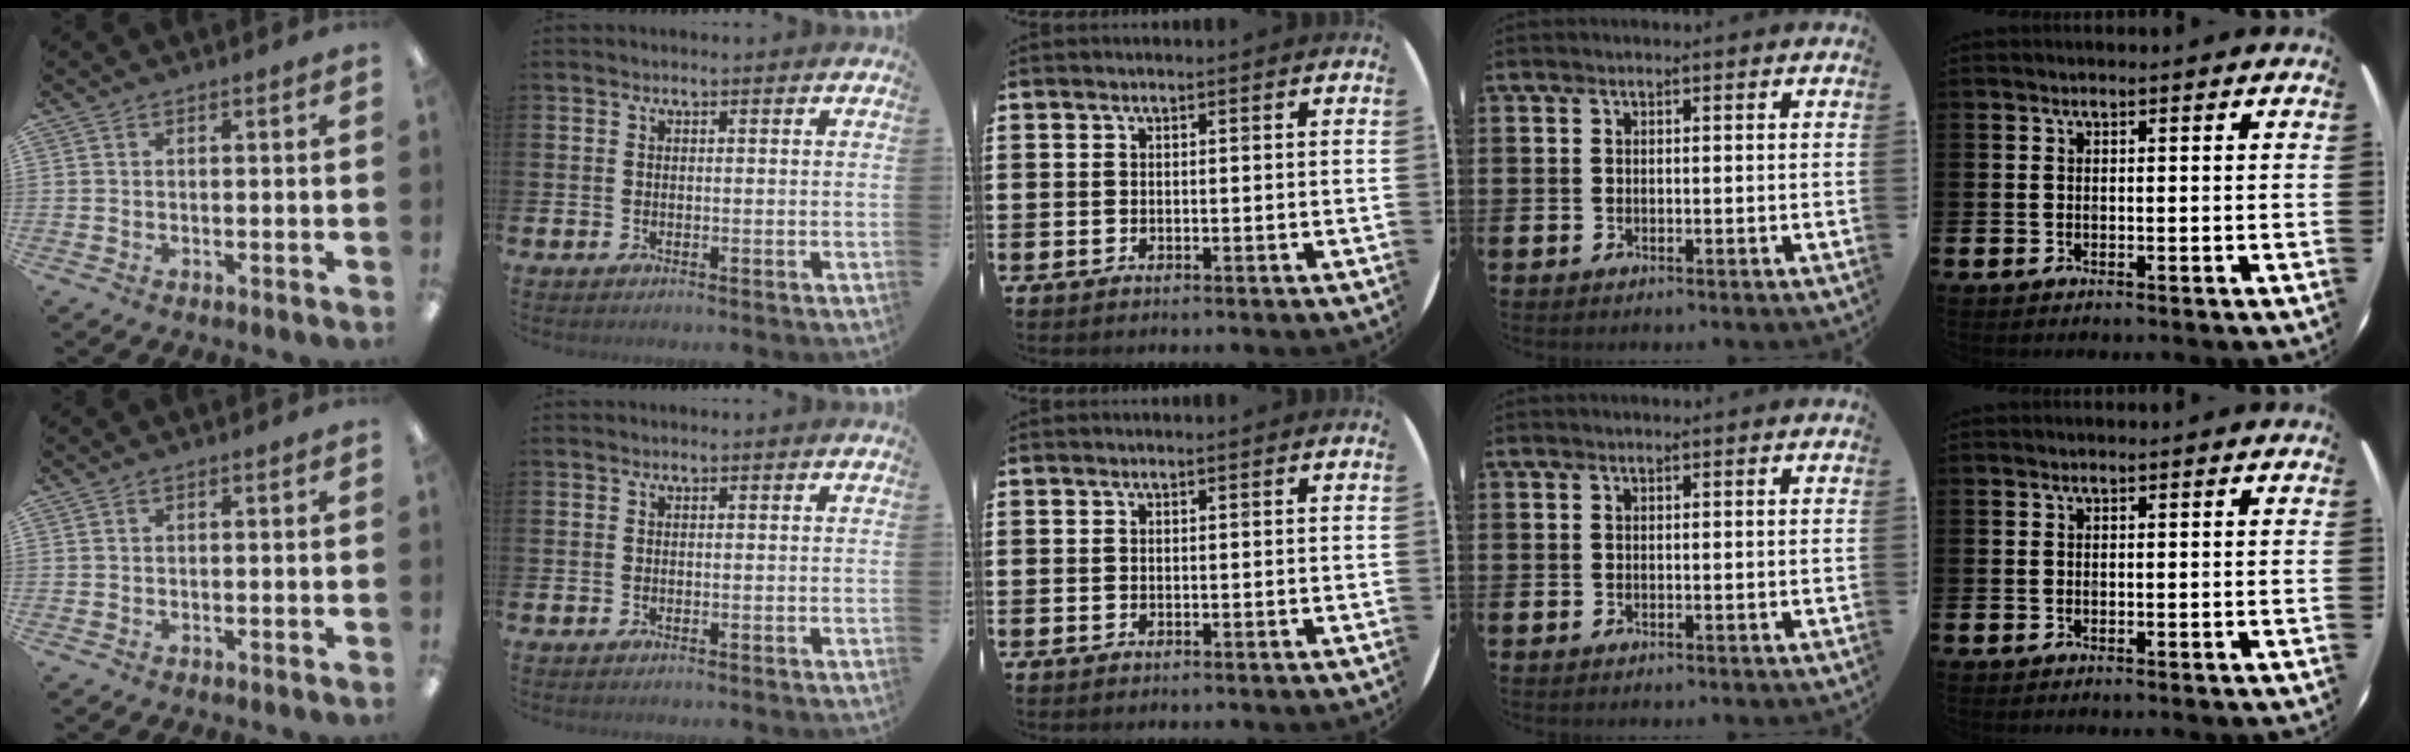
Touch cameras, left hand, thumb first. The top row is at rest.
{}